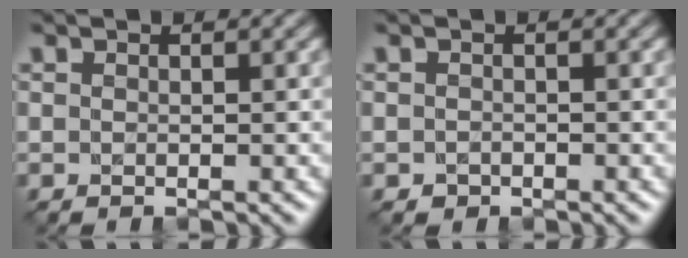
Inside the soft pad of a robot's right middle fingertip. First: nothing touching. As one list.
[{"total": 0.6, "force": [-0.2, 0.3, -0.5], "torque": [0.008, -0.001, -0.005]}]